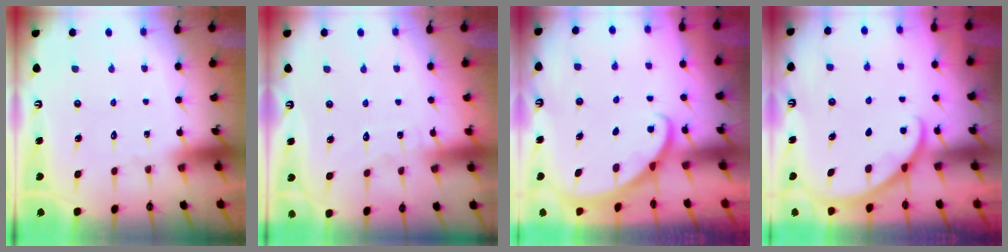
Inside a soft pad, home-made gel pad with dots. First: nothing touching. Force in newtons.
{"total": 4.1, "press": 4.1, "slide": 0.1}
{"total": 2.1, "press": 2.1, "slide": 0.1}
{"total": 2.6, "press": 2.5, "slide": 0.3}